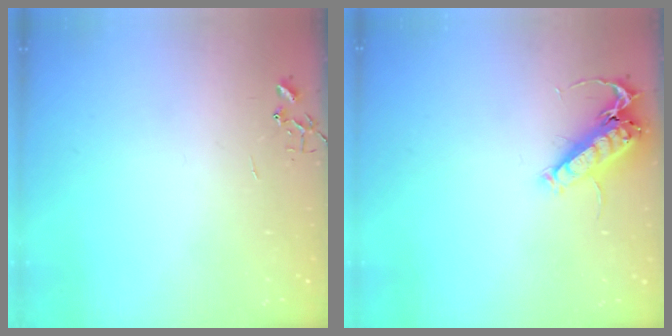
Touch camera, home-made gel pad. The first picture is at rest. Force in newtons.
{"total": 14.1, "press": 14.0, "slide": 1.8}